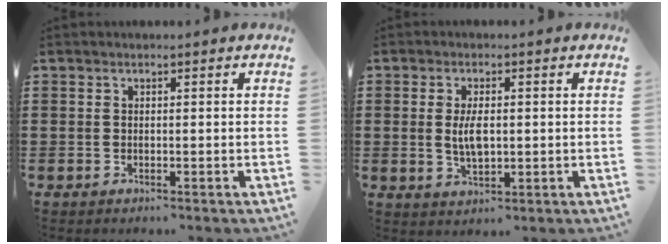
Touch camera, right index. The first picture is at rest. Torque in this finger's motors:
{"motor_torque": [2.14, 0.00, 0.19, 0.10]}